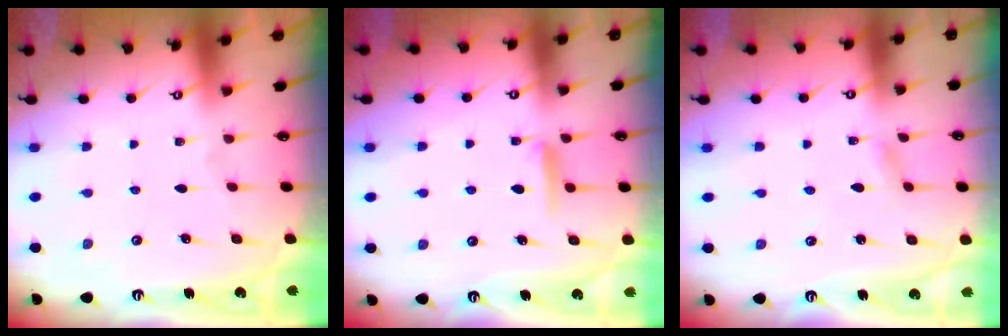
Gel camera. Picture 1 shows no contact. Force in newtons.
{"total": 7.1, "press": 7.1, "slide": 0.7}
{"total": 1.9, "press": 1.9, "slide": 0.2}